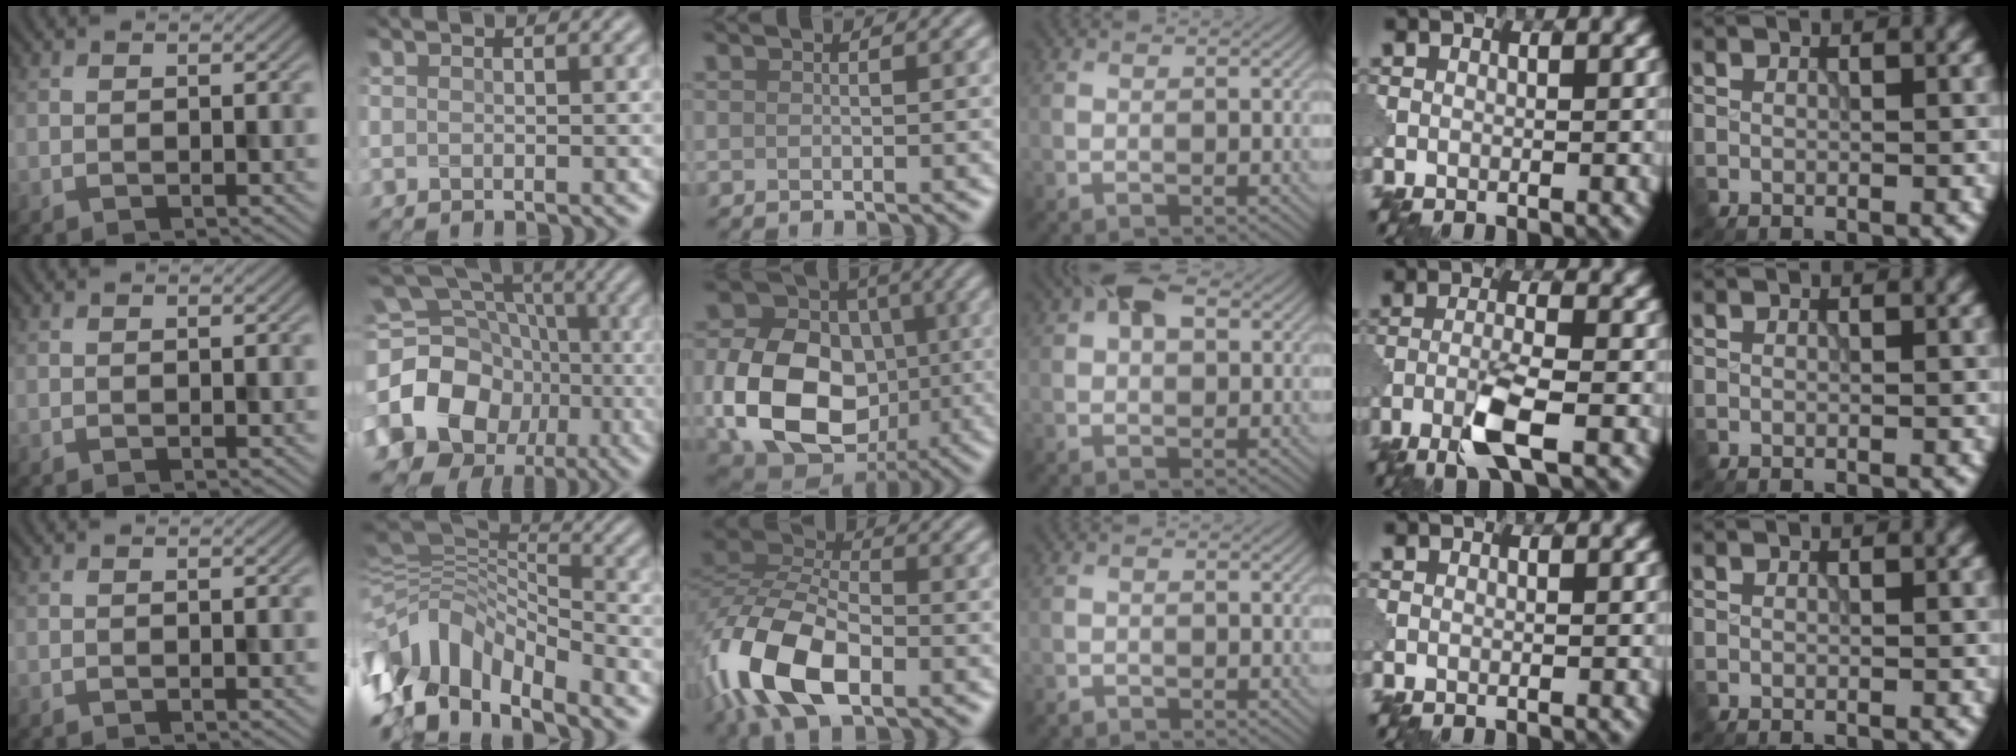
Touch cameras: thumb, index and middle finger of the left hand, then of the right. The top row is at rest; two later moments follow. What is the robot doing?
{"motion": "assemble", "object": "puzzle pieces"}